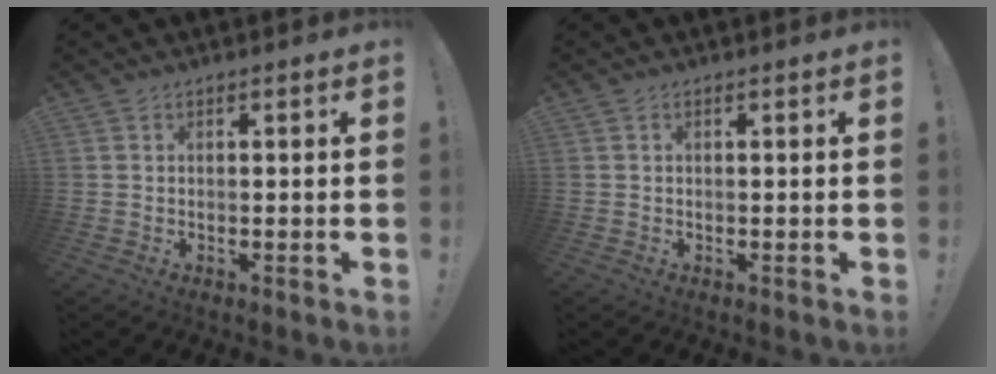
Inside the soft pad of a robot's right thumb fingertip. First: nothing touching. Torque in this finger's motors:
{"motor_torque": [-0.11, 0.08, 0.26, -0.13, -0.05]}